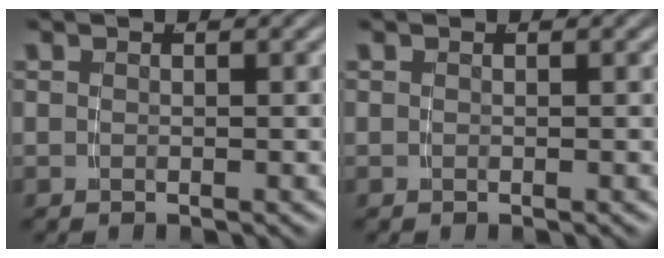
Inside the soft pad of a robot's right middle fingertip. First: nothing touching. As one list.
[{"total": 0.0}]